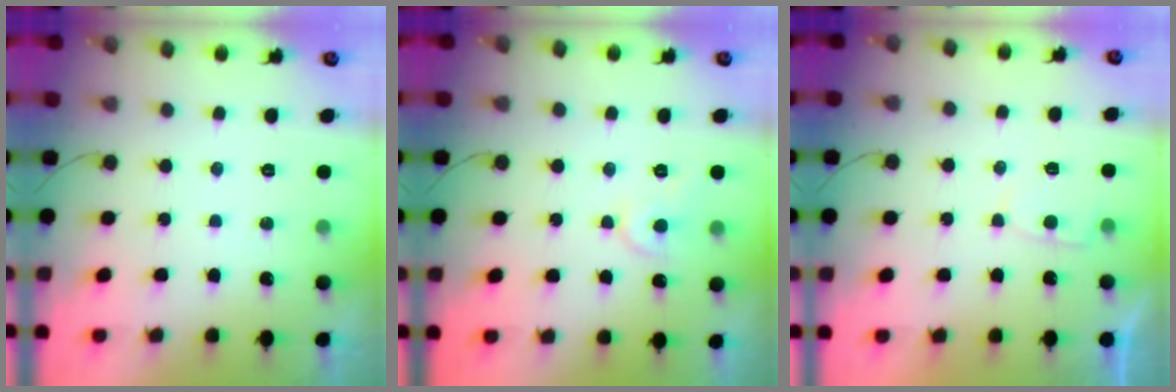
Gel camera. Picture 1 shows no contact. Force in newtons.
{"total": 6.6, "press": 6.6, "slide": 0.9}
{"total": 2.7, "press": 2.7, "slide": 0.4}